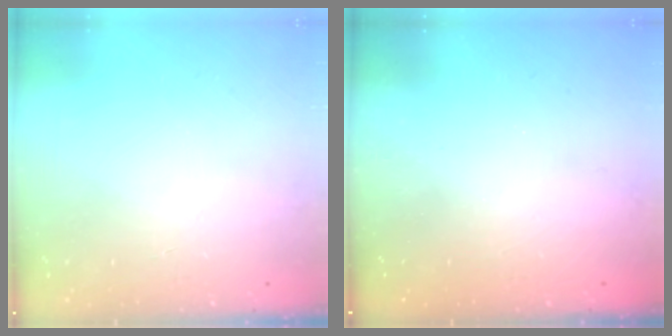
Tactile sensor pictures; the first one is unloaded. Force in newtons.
{"total": 2.3, "press": 2.1, "slide": 0.8}